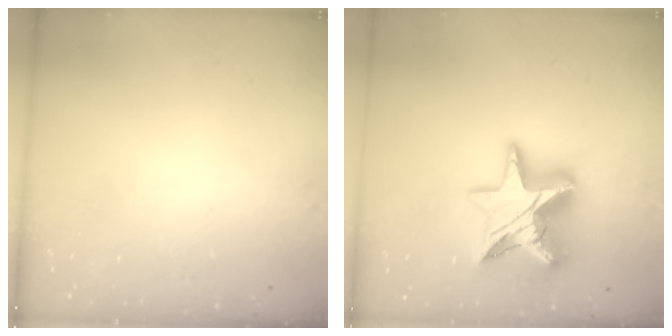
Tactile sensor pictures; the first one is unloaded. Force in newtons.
{"total": 17.2, "press": 17.1, "slide": 1.2}